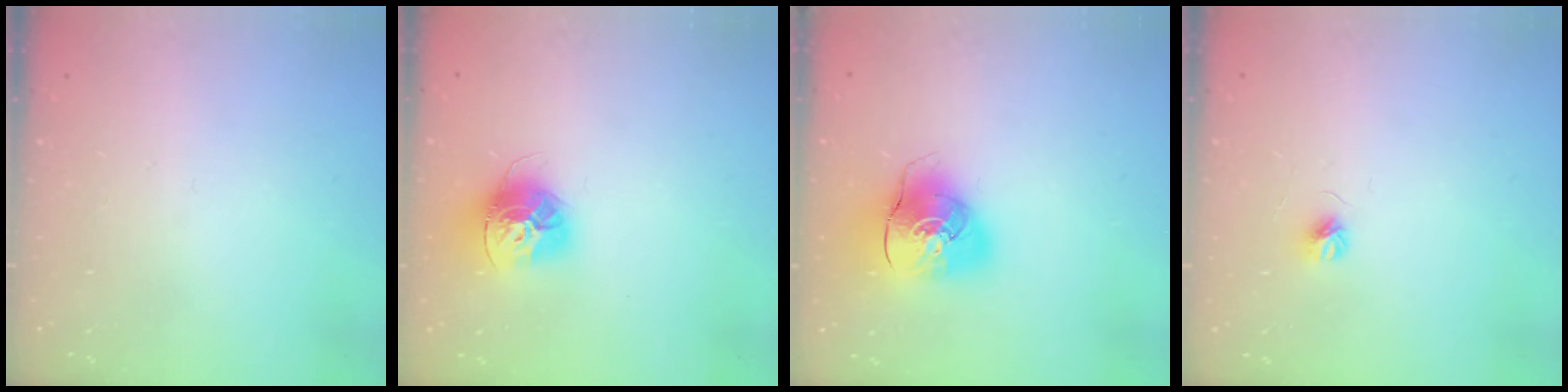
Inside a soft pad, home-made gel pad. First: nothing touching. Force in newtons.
{"total": 14.0, "press": 14.0, "slide": 1.3}
{"total": 11.3, "press": 11.1, "slide": 2.0}
{"total": 4.9, "press": 4.9, "slide": 0.4}